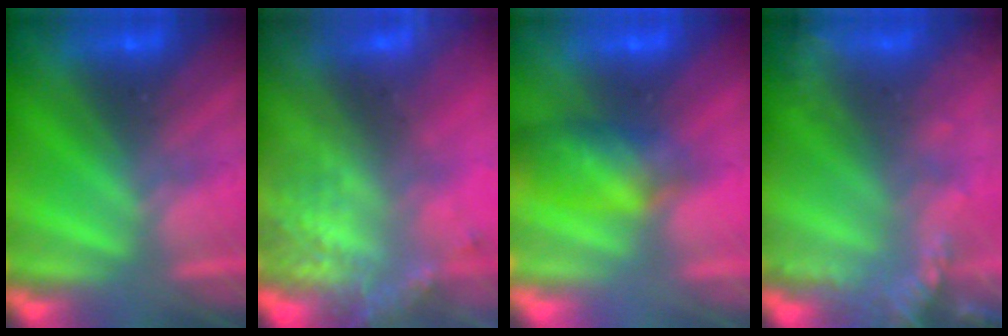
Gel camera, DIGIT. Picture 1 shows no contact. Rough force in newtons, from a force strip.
{"total": 6.7}
{"total": 9.1}
{"total": 6.9}